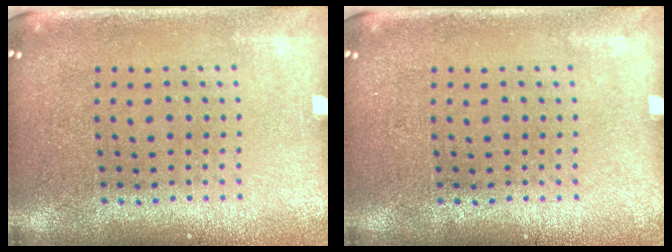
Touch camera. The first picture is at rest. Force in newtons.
{"total": 0.0}